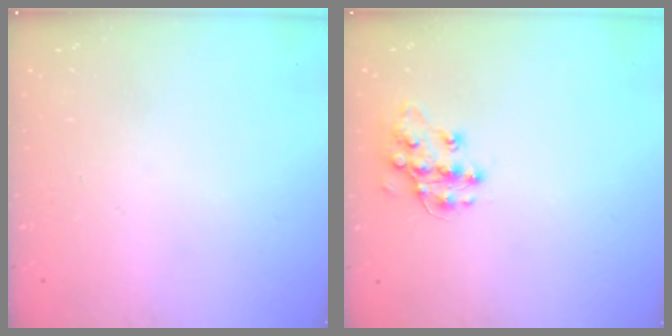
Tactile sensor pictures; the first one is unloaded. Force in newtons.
{"total": 11.3, "press": 11.3, "slide": 0.2}